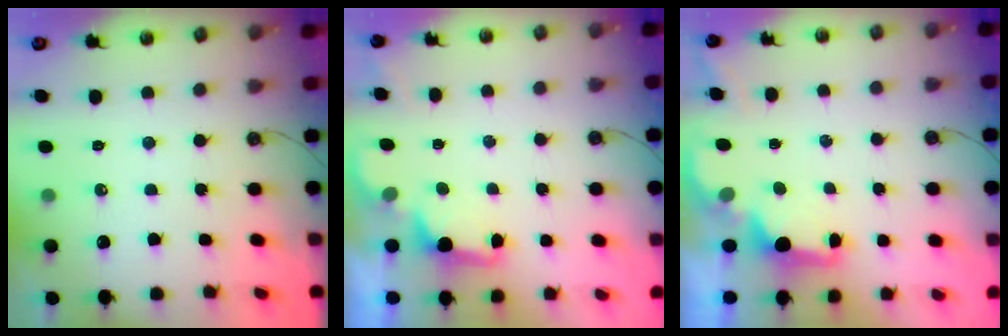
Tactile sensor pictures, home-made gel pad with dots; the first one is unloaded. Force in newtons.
{"total": 2.5, "press": 2.4, "slide": 0.6}
{"total": 2.1, "press": 1.9, "slide": 0.8}